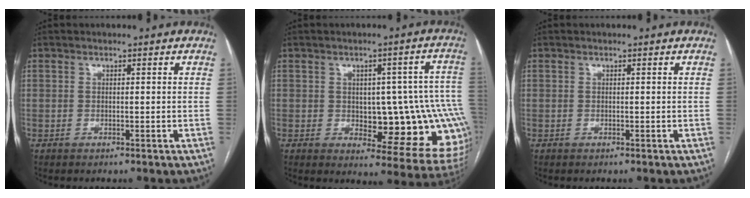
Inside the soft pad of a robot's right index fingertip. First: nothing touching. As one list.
[{"total": 15.5, "force": [-1.7, 5.6, 14.3], "torque": [-0.112, 0.025, 0.001]}, {"total": 0.0}]